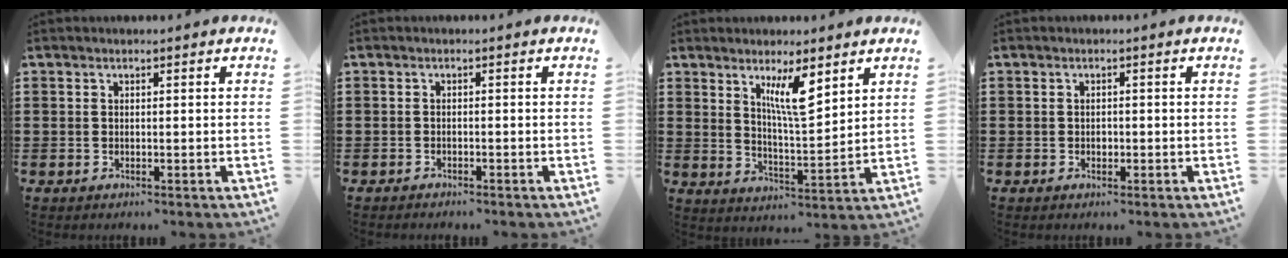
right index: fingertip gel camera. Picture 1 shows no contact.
{"total": 0.9, "force": [-0.9, 0.0, 0.0], "torque": [-0.003, 0.001, -0.018]}
{"total": 7.3, "force": [4.3, 1.6, 5.7], "torque": [-0.112, -0.009, 0.073]}
{"total": 0.8, "force": [-0.1, 0.6, 0.5], "torque": [-0.012, 0.001, -0.002]}